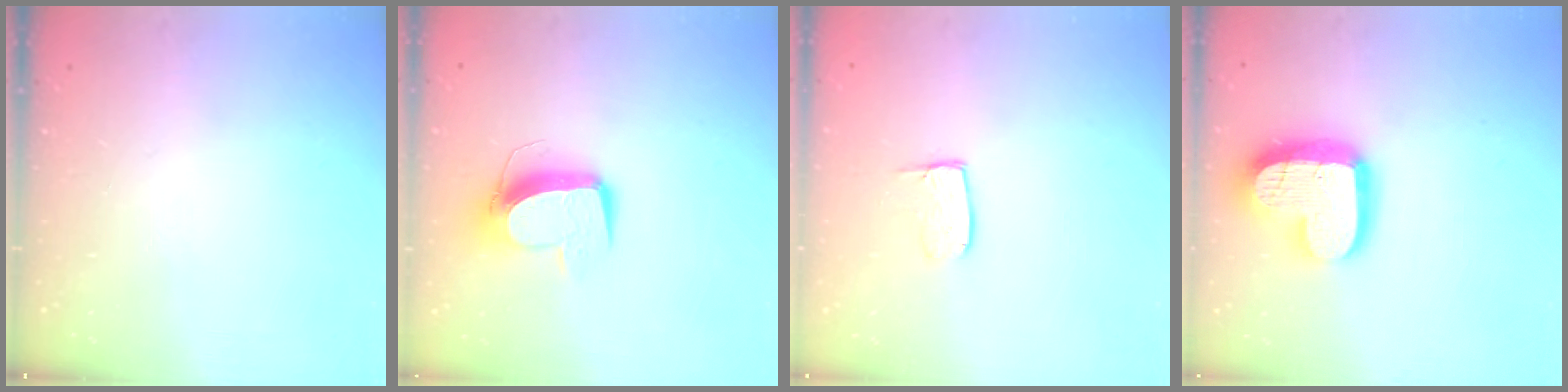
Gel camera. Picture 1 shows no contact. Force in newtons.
{"total": 10.4, "press": 10.3, "slide": 1.0}
{"total": 6.7, "press": 6.7, "slide": 0.5}
{"total": 19.2, "press": 19.1, "slide": 1.8}